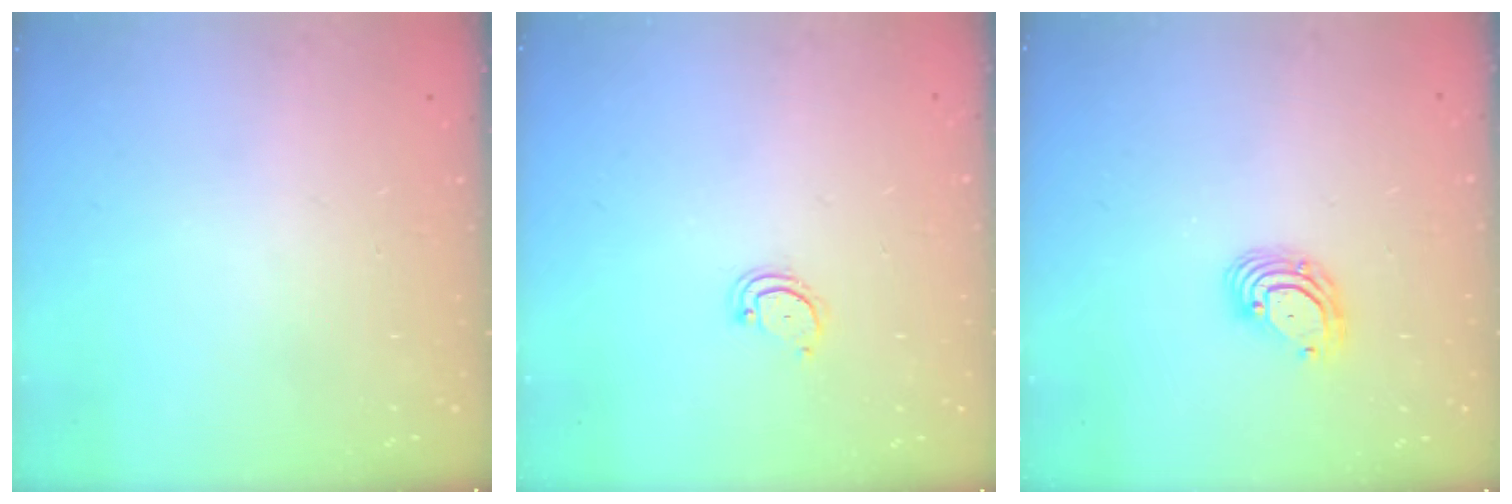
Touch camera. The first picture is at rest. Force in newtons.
{"total": 2.3, "press": 2.3, "slide": 0.2}
{"total": 5.8, "press": 5.7, "slide": 0.8}